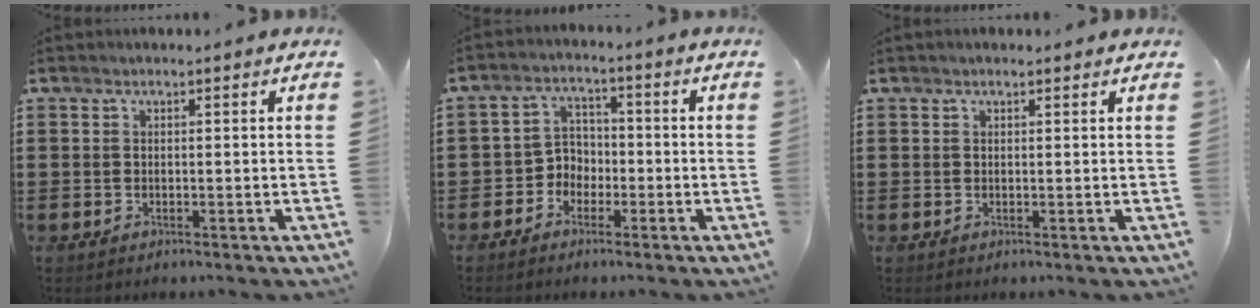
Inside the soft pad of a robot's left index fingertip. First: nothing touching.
{"total": 4.0, "force": [-2.5, 2.9, 0.8], "torque": [-0.027, 0.010, -0.055]}
{"total": 0.5, "force": [0.4, 0.2, 0.2], "torque": [-0.005, 0.003, 0.007]}